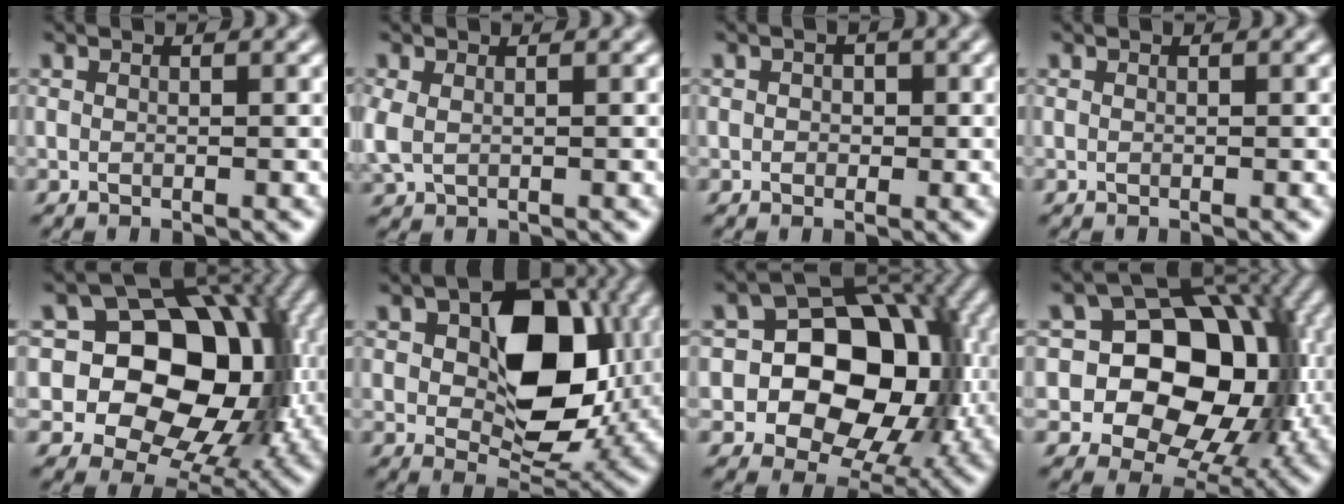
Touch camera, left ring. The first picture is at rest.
{"total": 2.2, "force": [-0.5, 1.7, 1.4], "torque": [-0.050, -0.001, 0.004]}
{"total": 1.0, "force": [-0.3, 0.8, 0.4], "torque": [-0.007, 0.015, -0.005]}
{"total": 0.0}
{"total": 15.6, "force": [0.7, 12.1, 9.8], "torque": [-0.114, 0.014, 0.006]}
{"total": 11.5, "force": [1.7, 7.1, 8.9], "torque": [-0.137, 0.001, 0.043]}
{"total": 12.7, "force": [-1.1, 9.5, 8.3], "torque": [-0.092, 0.011, -0.028]}
{"total": 13.8, "force": [-0.5, 10.7, 8.8], "torque": [-0.097, 0.011, -0.018]}